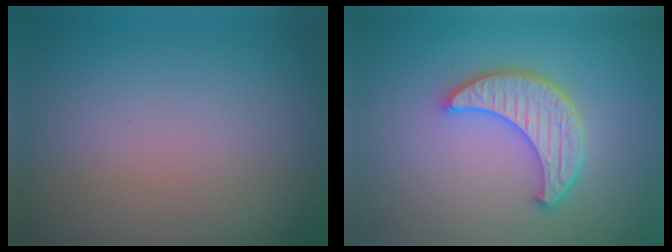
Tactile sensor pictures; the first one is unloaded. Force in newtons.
{"total": 4.9, "press": 3.9, "slide": 2.9}